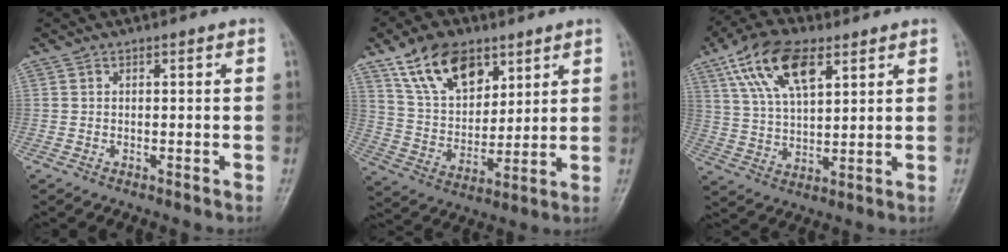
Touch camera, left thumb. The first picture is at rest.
{"total": 14.8, "force": [8.8, 8.6, 8.3], "torque": [-0.111, -0.039, 0.165]}
{"total": 14.0, "force": [7.0, 6.6, 10.2], "torque": [-0.175, -0.010, 0.130]}